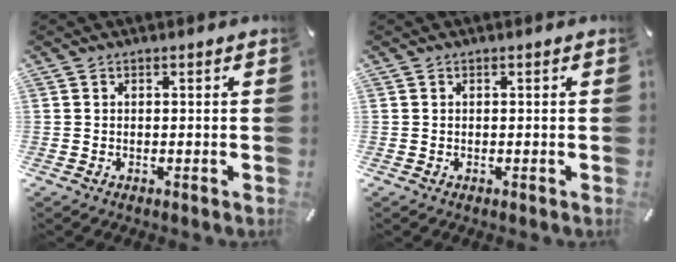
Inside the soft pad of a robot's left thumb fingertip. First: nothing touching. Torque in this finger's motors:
{"motor_torque": [0.00, 0.00, 0.00, 0.00, 0.00]}